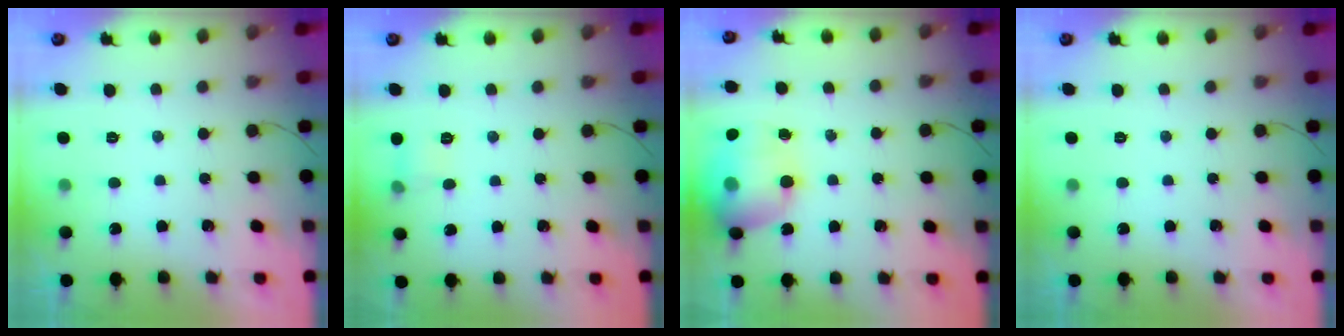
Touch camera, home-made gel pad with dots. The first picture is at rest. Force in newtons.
{"total": 5.5, "press": 5.2, "slide": 1.7}
{"total": 16.8, "press": 16.6, "slide": 2.3}
{"total": 0.0}